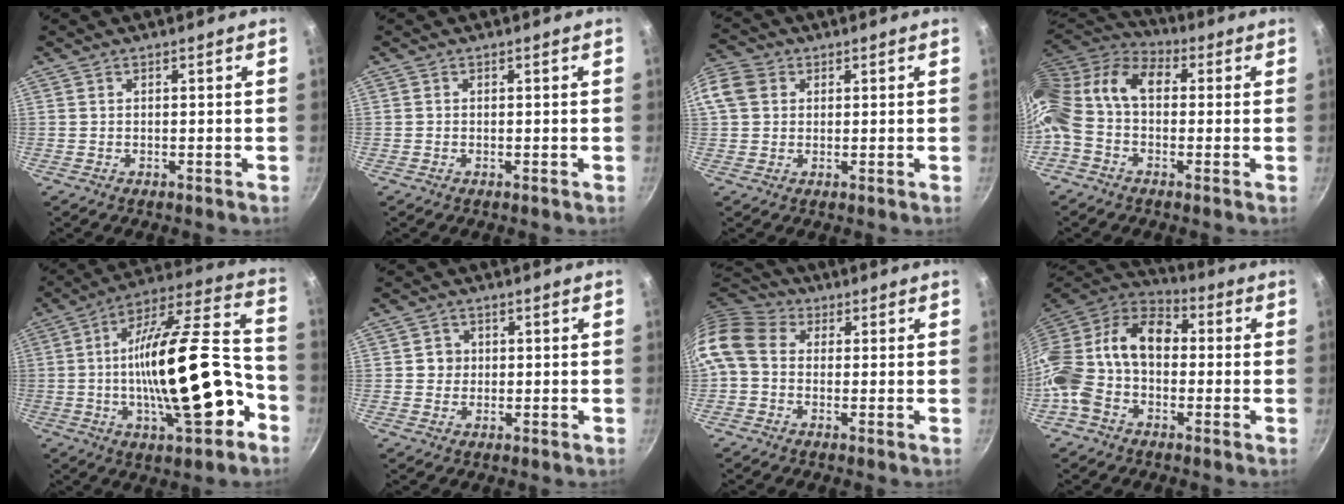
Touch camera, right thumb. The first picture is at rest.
{"total": 0.0}
{"total": 8.4, "force": [2.0, 6.9, 4.3], "torque": [-0.080, 0.012, 0.024]}
{"total": 16.2, "force": [1.2, 10.3, 12.5], "torque": [-0.249, 0.038, -0.003]}
{"total": 25.2, "force": [-6.6, 8.9, 22.6], "torque": [-0.339, 0.044, -0.106]}
{"total": 2.9, "force": [0.2, 2.8, 0.8], "torque": [0.007, 0.005, -0.001]}
{"total": 10.2, "force": [0.5, 8.1, 6.2], "torque": [-0.113, 0.025, -0.009]}
{"total": 19.2, "force": [-0.8, 13.5, 13.6], "torque": [-0.255, 0.052, -0.038]}